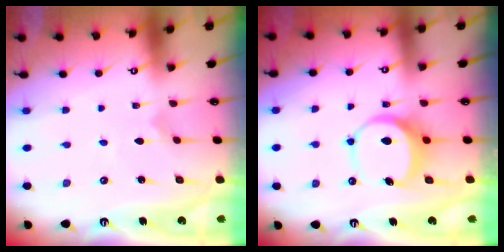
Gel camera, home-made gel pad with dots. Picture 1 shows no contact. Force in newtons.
{"total": 7.9, "press": 7.9, "slide": 0.5}